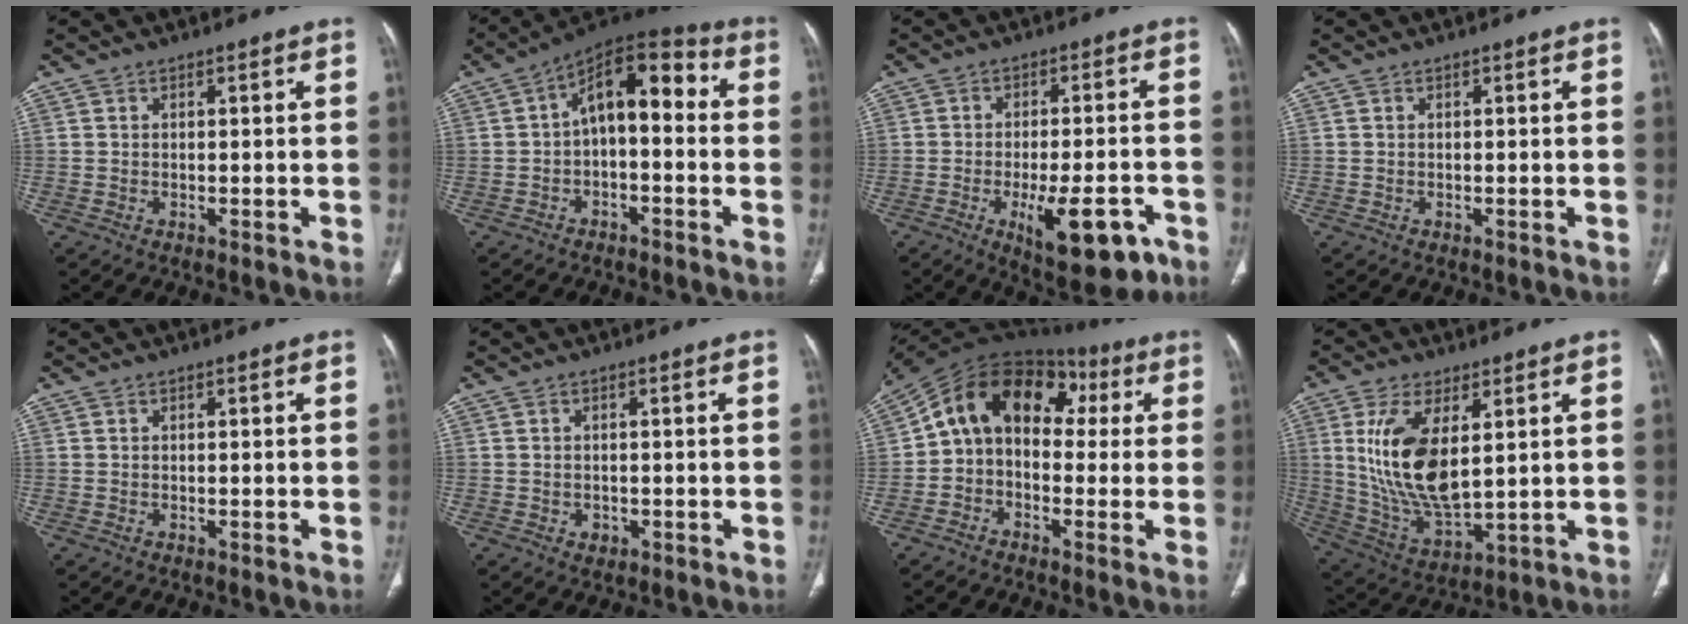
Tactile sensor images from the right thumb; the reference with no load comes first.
{"total": 12.2, "force": [0.2, 6.5, 10.4], "torque": [-0.127, 0.050, -0.011]}
{"total": 13.4, "force": [-5.9, 5.1, 10.9], "torque": [-0.144, 0.014, -0.076]}
{"total": 0.0}
{"total": 0.0}
{"total": 1.6, "force": [-0.6, 1.3, 0.8], "torque": [-0.007, 0.003, -0.003]}
{"total": 15.9, "force": [2.6, 11.2, 10.9], "torque": [-0.138, 0.055, 0.026]}
{"total": 16.0, "force": [3.7, 7.4, 13.8], "torque": [-0.269, -0.025, 0.086]}